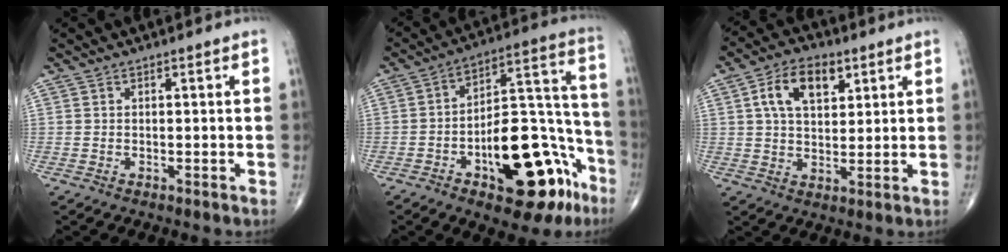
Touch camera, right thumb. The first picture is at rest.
{"total": 23.4, "force": [-10.5, 10.7, 18.0], "torque": [-0.210, 0.084, -0.139]}
{"total": 10.0, "force": [3.8, 5.8, 7.2], "torque": [-0.109, -0.003, 0.063]}